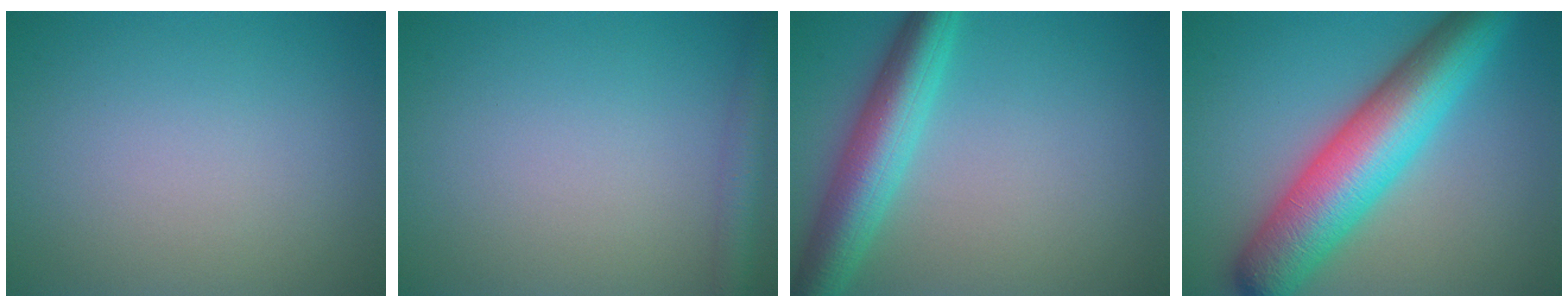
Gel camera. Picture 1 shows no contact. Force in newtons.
{"total": 2.5, "press": 2.5, "slide": 0.1}
{"total": 6.2, "press": 6.2, "slide": 0.1}
{"total": 10.5, "press": 10.5, "slide": 0.3}